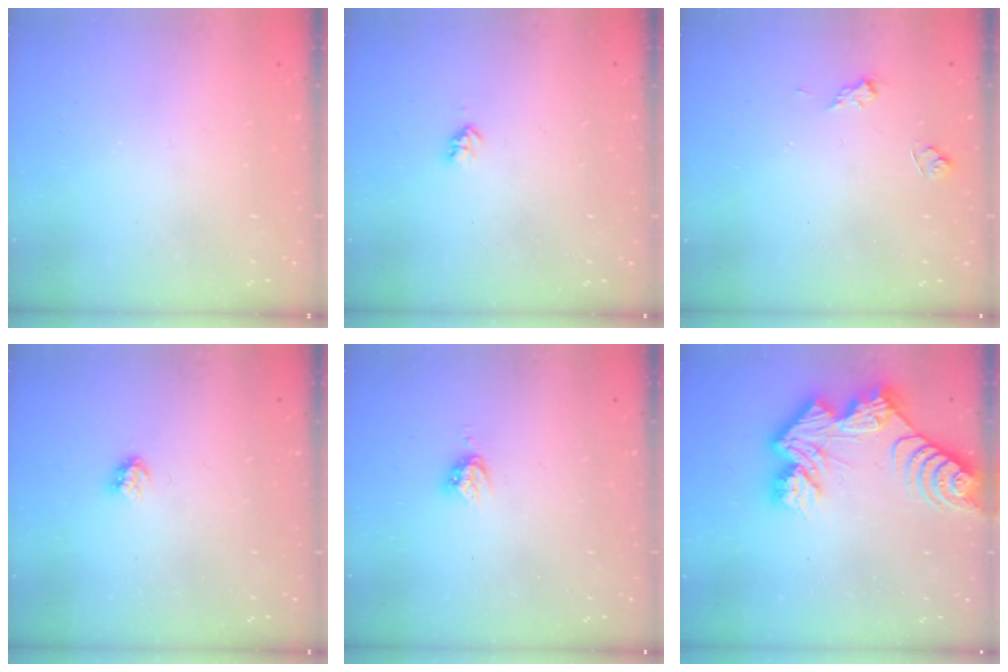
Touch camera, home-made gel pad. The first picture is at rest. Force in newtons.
{"total": 3.0, "press": 2.9, "slide": 0.4}
{"total": 4.2, "press": 4.1, "slide": 0.4}
{"total": 2.9, "press": 2.9, "slide": 0.4}
{"total": 4.8, "press": 4.8, "slide": 0.3}
{"total": 14.2, "press": 14.2, "slide": 1.0}